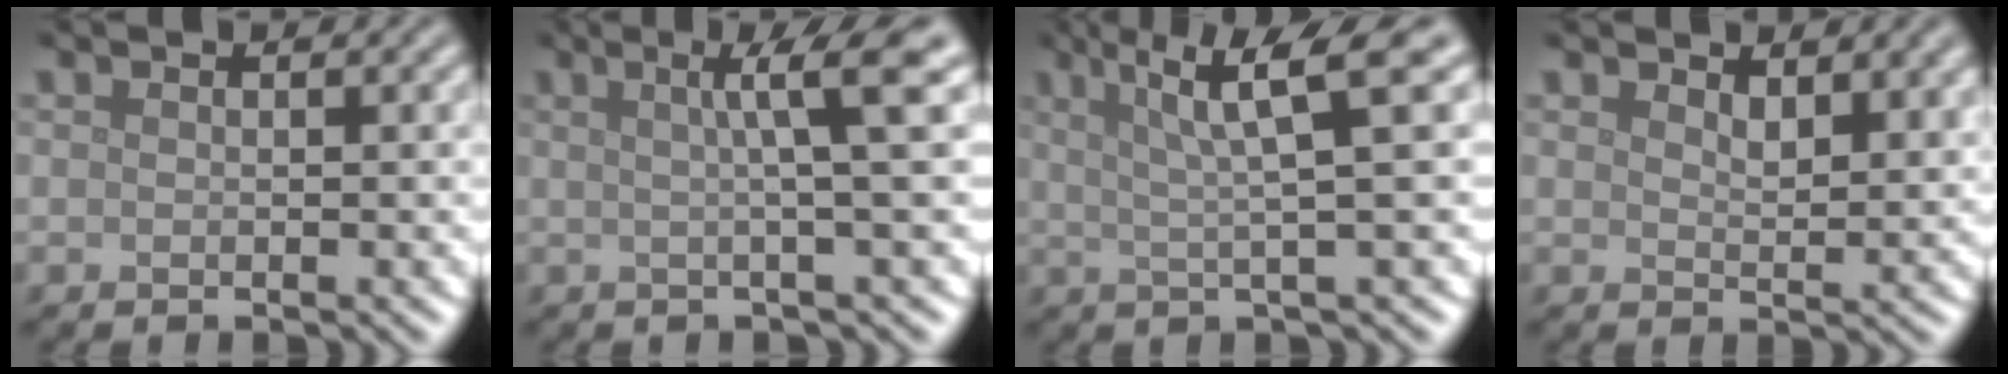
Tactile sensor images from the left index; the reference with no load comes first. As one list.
[{"total": 5.3, "force": [1.3, 0.7, 5.1], "torque": [-0.071, 0.015, 0.018]}, {"total": 6.5, "force": [2.7, 0.8, 5.9], "torque": [-0.095, 0.015, 0.044]}, {"total": 2.8, "force": [2.0, 1.0, 1.7], "torque": [-0.027, -0.004, 0.037]}]